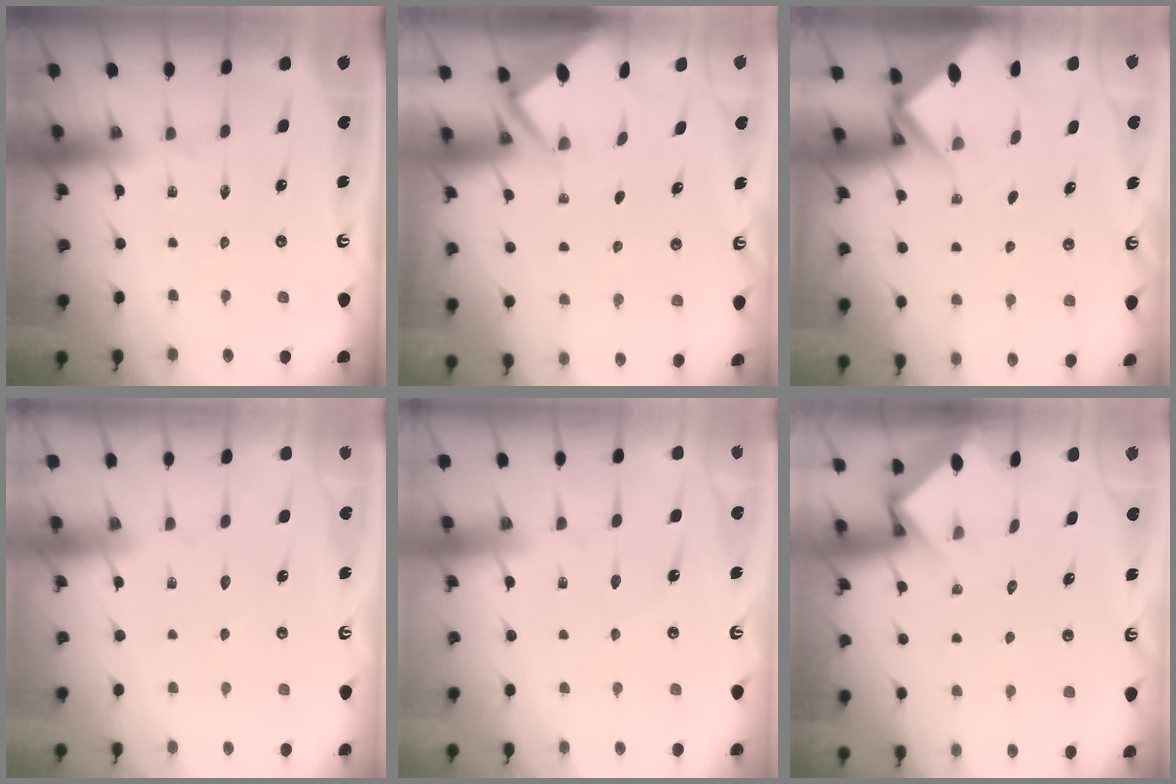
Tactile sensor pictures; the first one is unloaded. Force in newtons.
{"total": 2.5, "press": 2.5, "slide": 0.3}
{"total": 3.2, "press": 3.2, "slide": 0.3}
{"total": 2.3, "press": 2.3, "slide": 0.3}
{"total": 2.6, "press": 2.5, "slide": 0.3}
{"total": 3.5, "press": 3.5, "slide": 0.2}